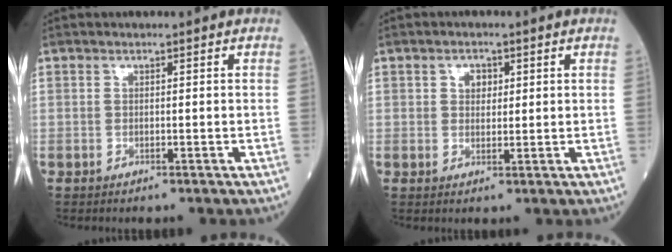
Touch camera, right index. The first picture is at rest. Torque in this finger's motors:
{"motor_torque": [0.15, 0.17, 0.06, 0.03]}